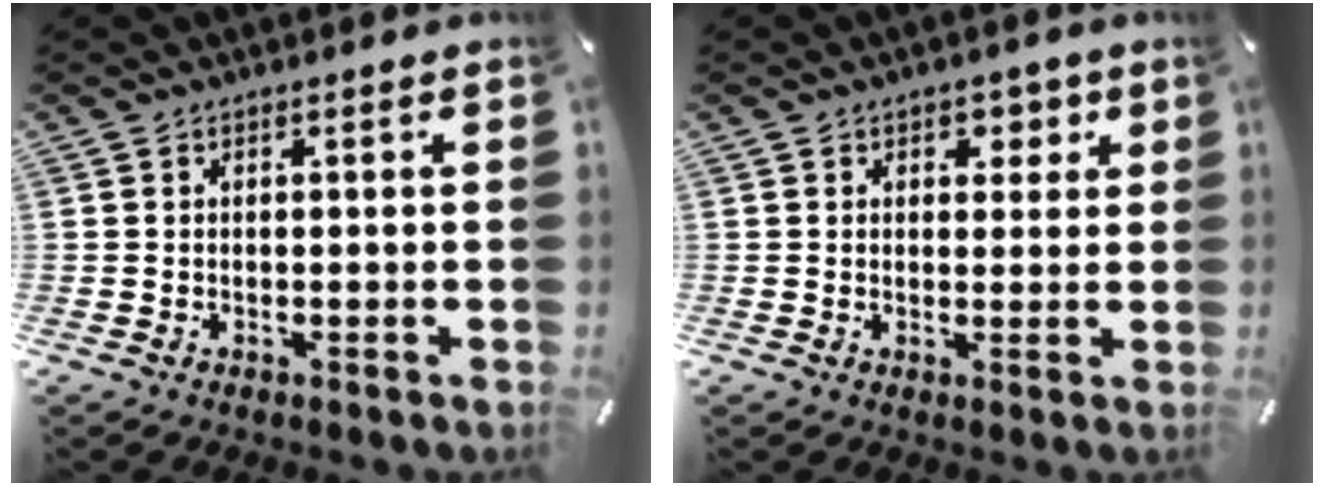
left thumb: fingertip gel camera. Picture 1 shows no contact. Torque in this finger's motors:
{"motor_torque": [0.71, 0.86, 0.50, -0.40, 0.02]}